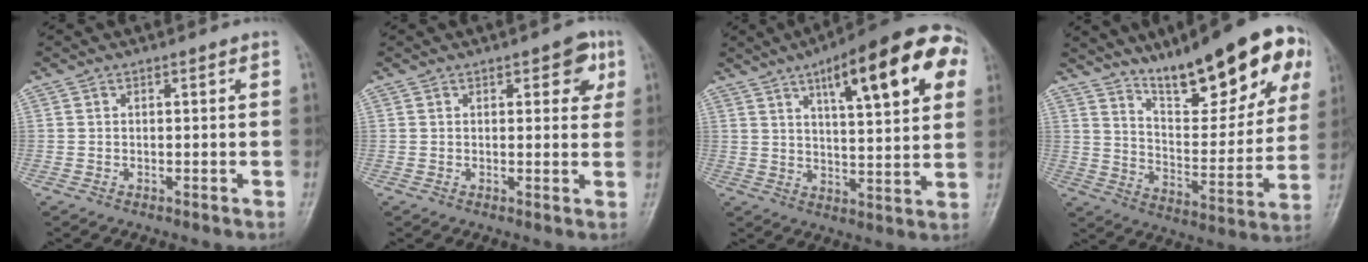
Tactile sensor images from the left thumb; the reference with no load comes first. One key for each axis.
{"total": 5.0, "fx": 2.2, "fy": 2.5, "fz": 3.7, "tx": -0.017, "ty": -0.004, "tz": 0.018}
{"total": 21.2, "fx": 8.9, "fy": 6.4, "fz": 18.2, "tx": -0.225, "ty": -0.002, "tz": 0.120}
{"total": 21.9, "fx": 13.5, "fy": 6.2, "fz": 16.1, "tx": -0.193, "ty": -0.054, "tz": 0.214}